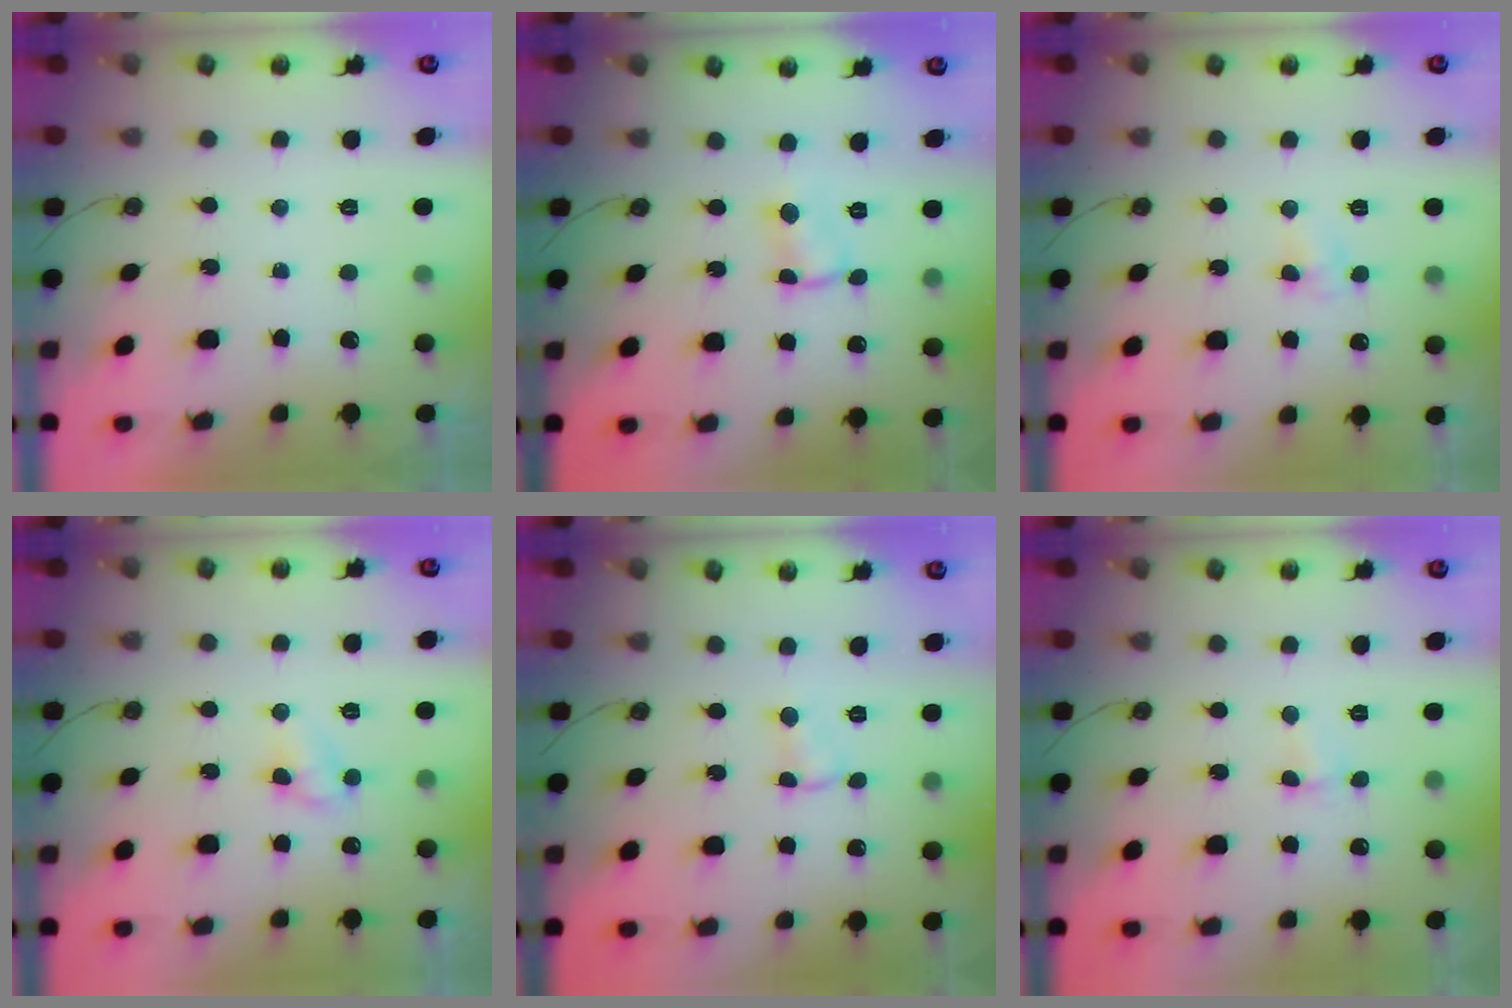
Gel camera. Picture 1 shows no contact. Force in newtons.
{"total": 1.4, "press": 1.4, "slide": 0.1}
{"total": 3.2, "press": 3.2, "slide": 0.3}
{"total": 4.2, "press": 4.2, "slide": 0.3}
{"total": 1.0, "press": 0.9, "slide": 0.5}
{"total": 2.8, "press": 1.1, "slide": 2.5}